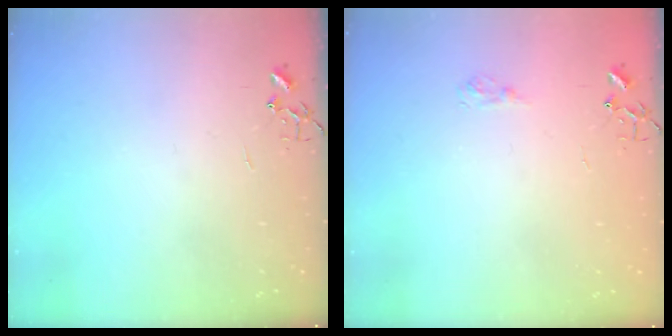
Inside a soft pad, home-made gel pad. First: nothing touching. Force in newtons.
{"total": 6.1, "press": 6.1, "slide": 0.7}